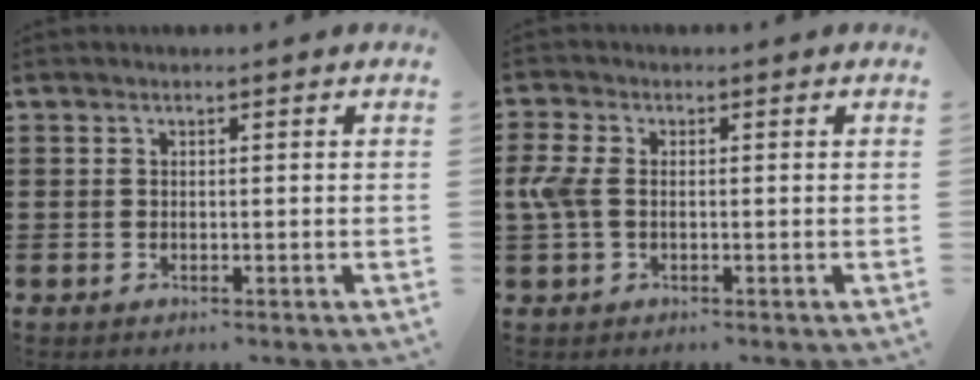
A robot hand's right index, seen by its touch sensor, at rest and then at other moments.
{"total": 4.4, "force": [-0.3, 2.7, 3.5], "torque": [-0.105, -0.006, -0.016]}